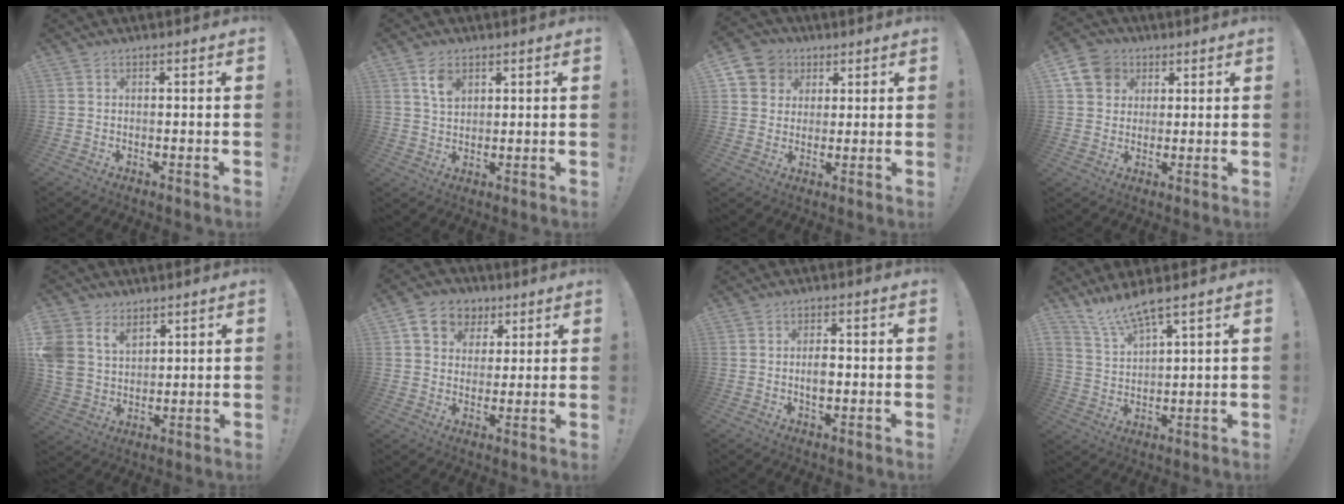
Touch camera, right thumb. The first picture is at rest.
{"total": 6.0, "force": [3.2, 3.8, 3.2], "torque": [-0.044, -0.013, 0.058]}
{"total": 8.5, "force": [3.2, 7.6, 2.3], "torque": [-0.032, -0.014, 0.065]}
{"total": 10.2, "force": [4.2, 8.5, 3.8], "torque": [-0.055, -0.015, 0.086]}
{"total": 9.7, "force": [5.4, 7.1, 3.7], "torque": [-0.081, -0.031, 0.110]}
{"total": 10.9, "force": [5.0, 8.8, 3.9], "torque": [-0.052, -0.022, 0.100]}
{"total": 3.4, "force": [-0.5, 1.9, 2.8], "torque": [-0.029, -0.002, -0.014]}
{"total": 7.8, "force": [6.8, 0.6, 3.8], "torque": [-0.073, -0.041, 0.122]}